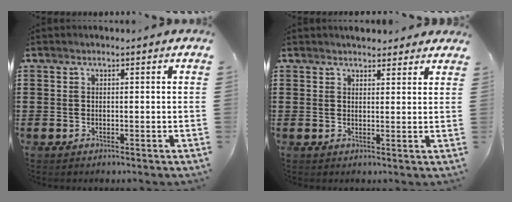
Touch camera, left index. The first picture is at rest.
{"total": 2.7, "force": [2.6, 0.8, 0.4], "torque": [-0.006, -0.003, 0.048]}